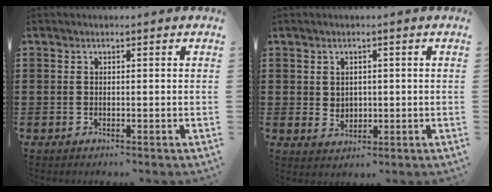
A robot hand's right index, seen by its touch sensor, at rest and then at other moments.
{"total": 2.0, "force": [0.9, 1.7, 0.6], "torque": [-0.012, 0.003, 0.014]}